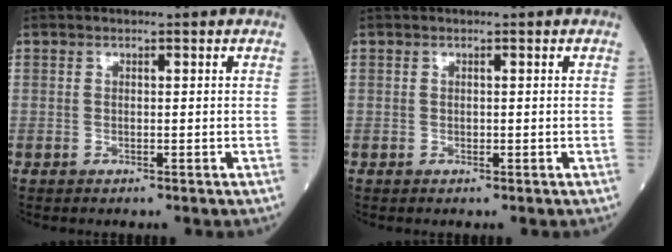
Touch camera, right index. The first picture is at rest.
{"total": 0.0}